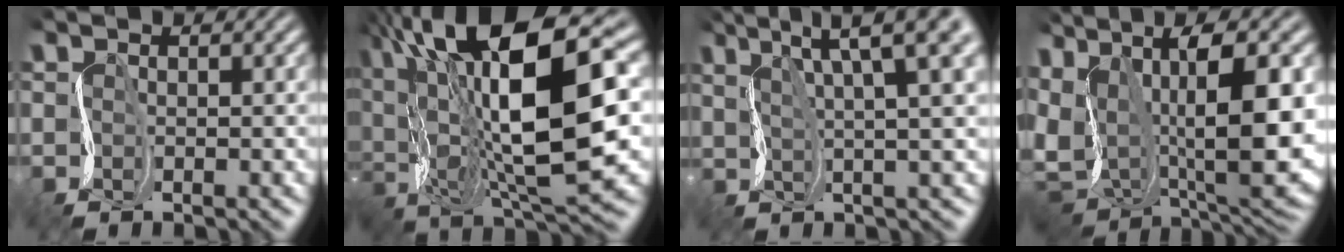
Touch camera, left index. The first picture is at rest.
{"total": 17.1, "force": [4.0, 6.1, 15.5], "torque": [-0.270, 0.017, 0.071]}
{"total": 9.8, "force": [5.1, 2.3, 8.0], "torque": [-0.093, 0.029, 0.073]}
{"total": 13.9, "force": [2.9, 6.5, 11.9], "torque": [-0.222, -0.002, 0.064]}